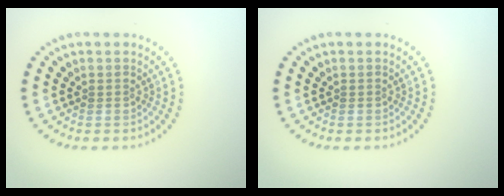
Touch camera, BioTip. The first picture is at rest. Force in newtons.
{"total": 0.0}